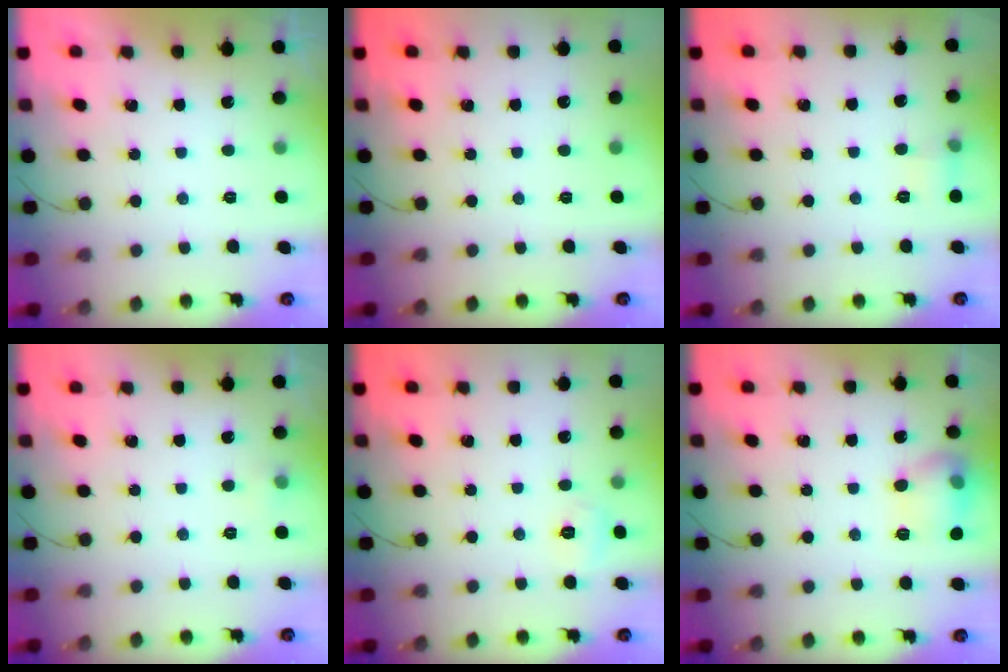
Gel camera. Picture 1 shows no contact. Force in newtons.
{"total": 0.0}
{"total": 5.5, "press": 5.1, "slide": 2.0}
{"total": 4.4, "press": 3.0, "slide": 3.2}
{"total": 4.1, "press": 3.9, "slide": 1.2}
{"total": 12.0, "press": 12.0, "slide": 1.0}